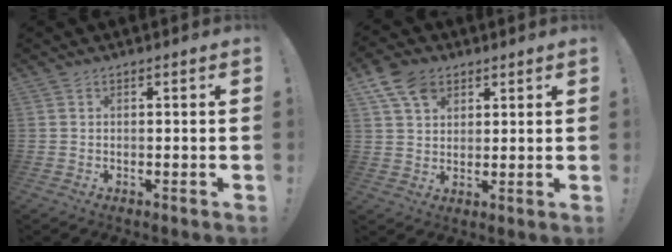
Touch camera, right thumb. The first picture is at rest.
{"total": 10.4, "force": [5.4, 7.4, 4.8], "torque": [-0.079, -0.017, 0.106]}